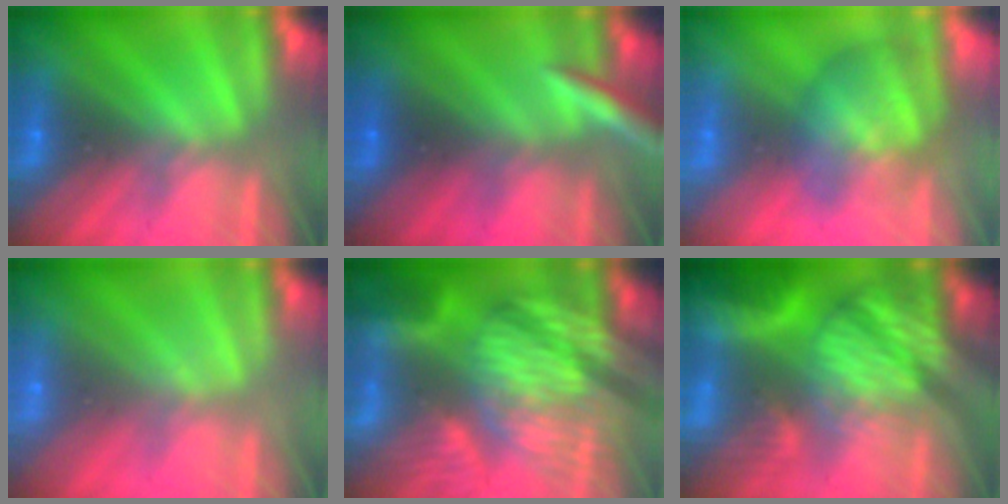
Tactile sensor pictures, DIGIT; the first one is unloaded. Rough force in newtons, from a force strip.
{"total": 2.9}
{"total": 2.9}
{"total": 1.8}
{"total": 8.1}
{"total": 8.9}